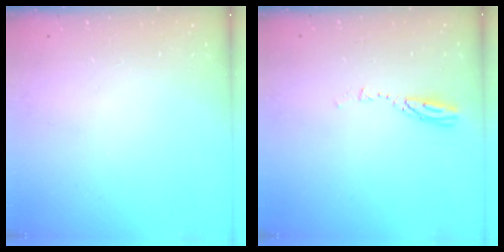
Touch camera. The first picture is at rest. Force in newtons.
{"total": 3.6, "press": 3.6, "slide": 0.2}